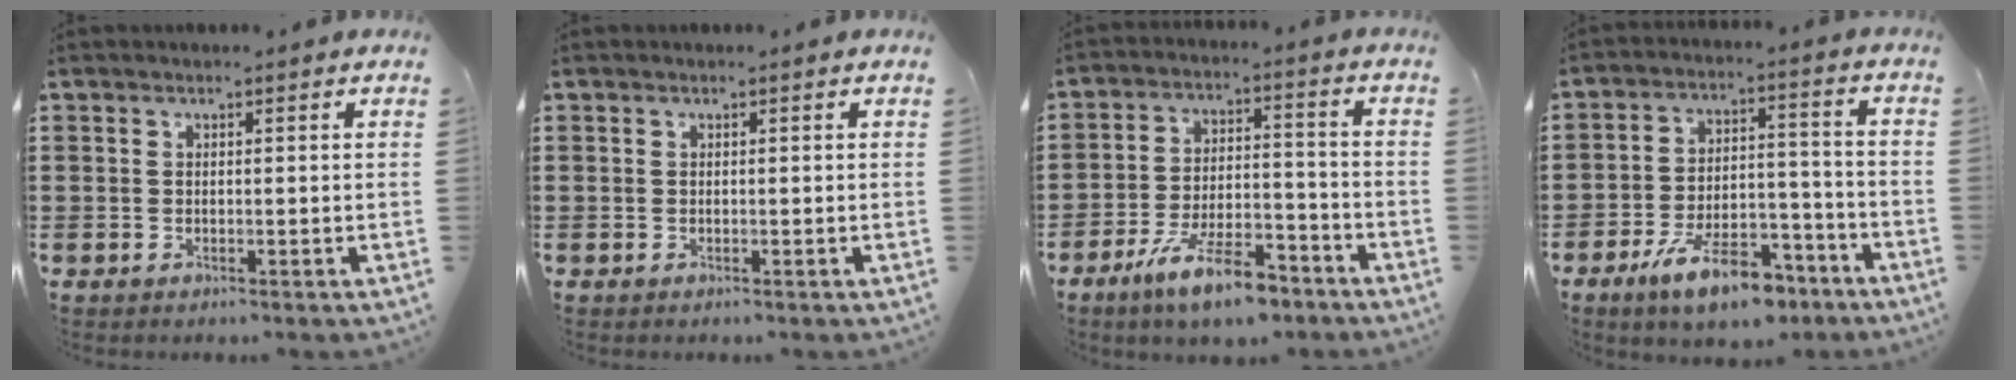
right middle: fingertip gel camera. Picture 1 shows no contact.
{"total": 0.0}
{"total": 9.8, "force": [-7.3, 2.2, 6.1], "torque": [-0.124, 0.011, -0.140]}
{"total": 10.8, "force": [-7.6, 3.7, 6.7], "torque": [-0.119, 0.026, -0.139]}